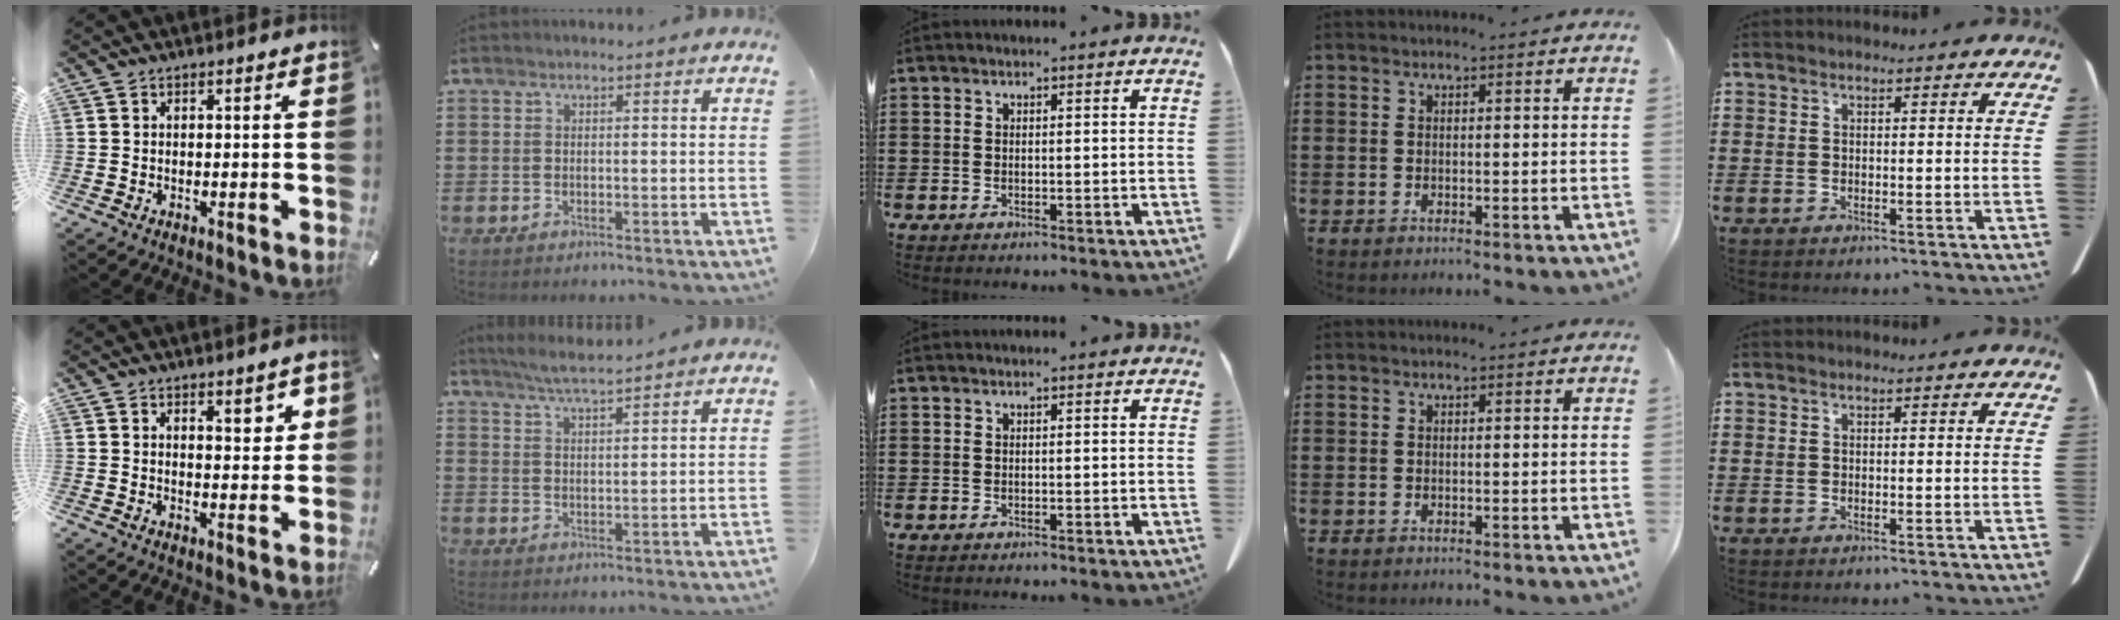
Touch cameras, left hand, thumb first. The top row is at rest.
{"thumb": {"total": 4.9, "force": [3.0, 2.4, 3.0], "torque": [-0.025, -0.016, 0.045]}, "index": {"total": 4.5, "force": [4.1, 0.0, 1.7], "torque": [-0.045, -0.008, 0.074]}}